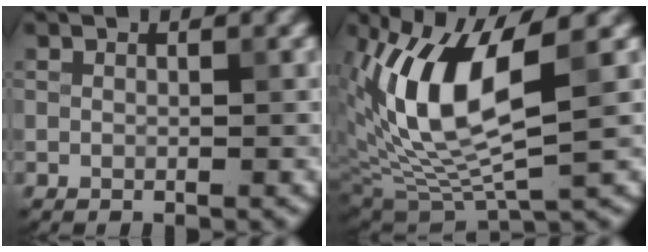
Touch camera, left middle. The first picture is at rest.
{"total": 9.7, "force": [2.4, 3.7, 8.6], "torque": [-0.182, -0.009, 0.050]}